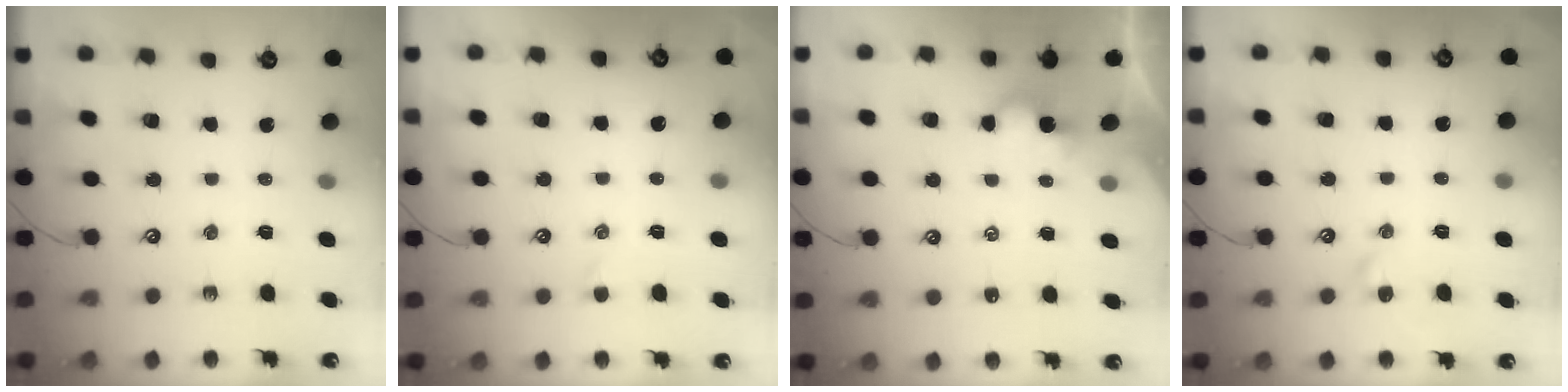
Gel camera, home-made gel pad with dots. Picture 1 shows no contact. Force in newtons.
{"total": 0.0}
{"total": 0.0}
{"total": 2.0, "press": 1.9, "slide": 0.6}